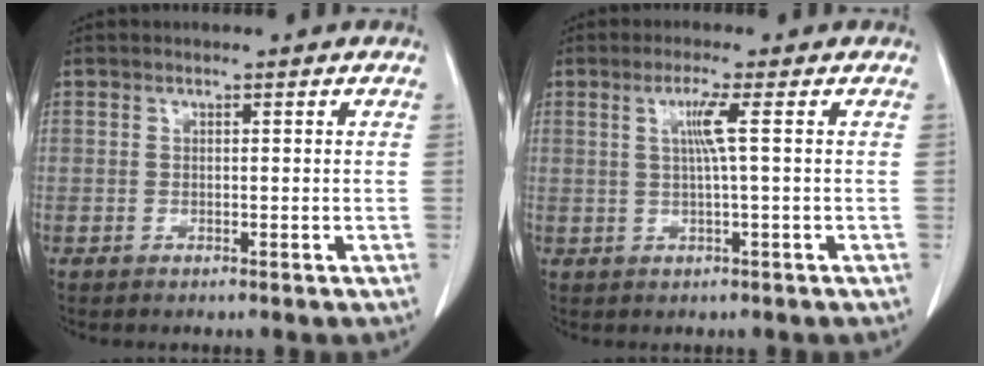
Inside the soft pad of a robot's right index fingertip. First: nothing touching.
{"total": 3.4, "force": [0.7, -0.8, 3.2], "torque": [-0.067, 0.002, 0.014]}